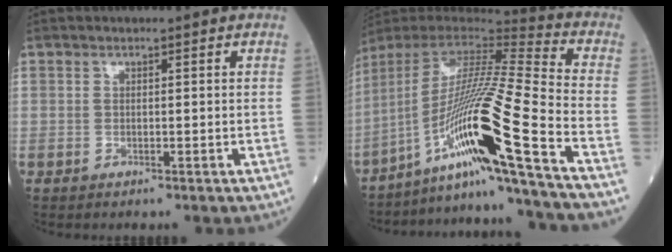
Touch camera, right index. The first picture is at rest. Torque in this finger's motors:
{"motor_torque": [1.40, -0.74, 1.06, 0.21]}